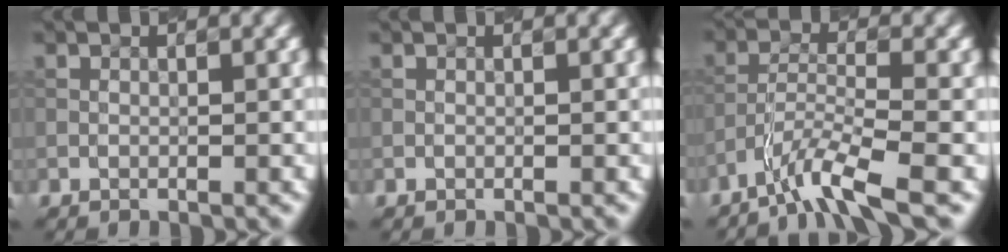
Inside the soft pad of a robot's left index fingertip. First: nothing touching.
{"total": 0.0}
{"total": 4.3, "force": [-3.4, 0.2, 2.6], "torque": [-0.048, 0.004, -0.071]}